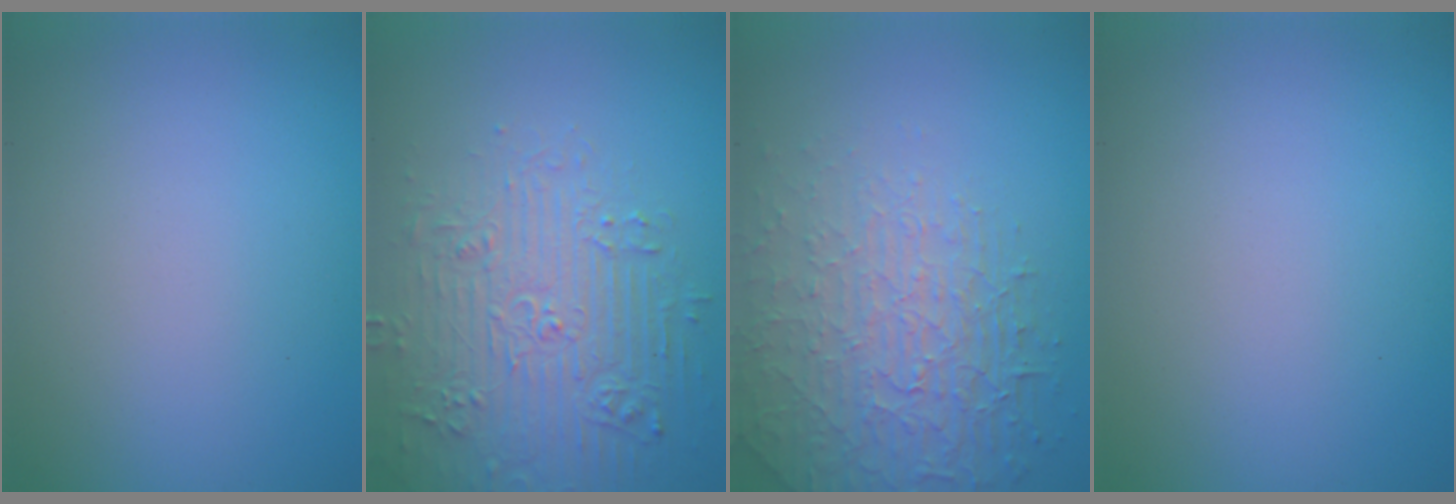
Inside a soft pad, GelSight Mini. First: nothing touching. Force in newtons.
{"total": 5.2, "press": 5.1, "slide": 1.3}
{"total": 4.5, "press": 4.2, "slide": 1.7}
{"total": 0.0}